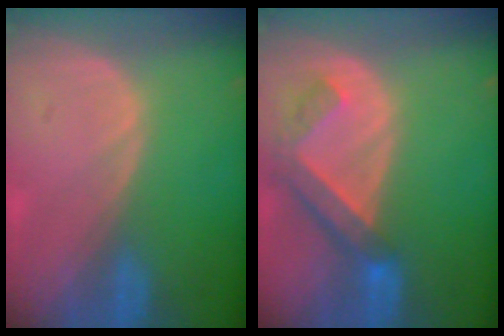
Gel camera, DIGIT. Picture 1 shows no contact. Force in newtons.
{"total": 6.4, "press": 5.8, "slide": 2.8}